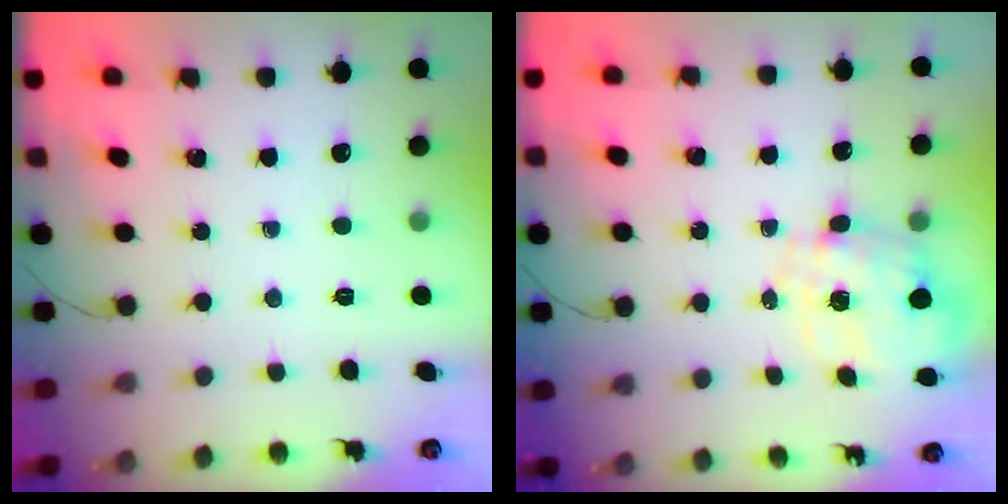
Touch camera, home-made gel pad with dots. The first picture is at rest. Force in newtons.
{"total": 2.5, "press": 2.3, "slide": 0.9}